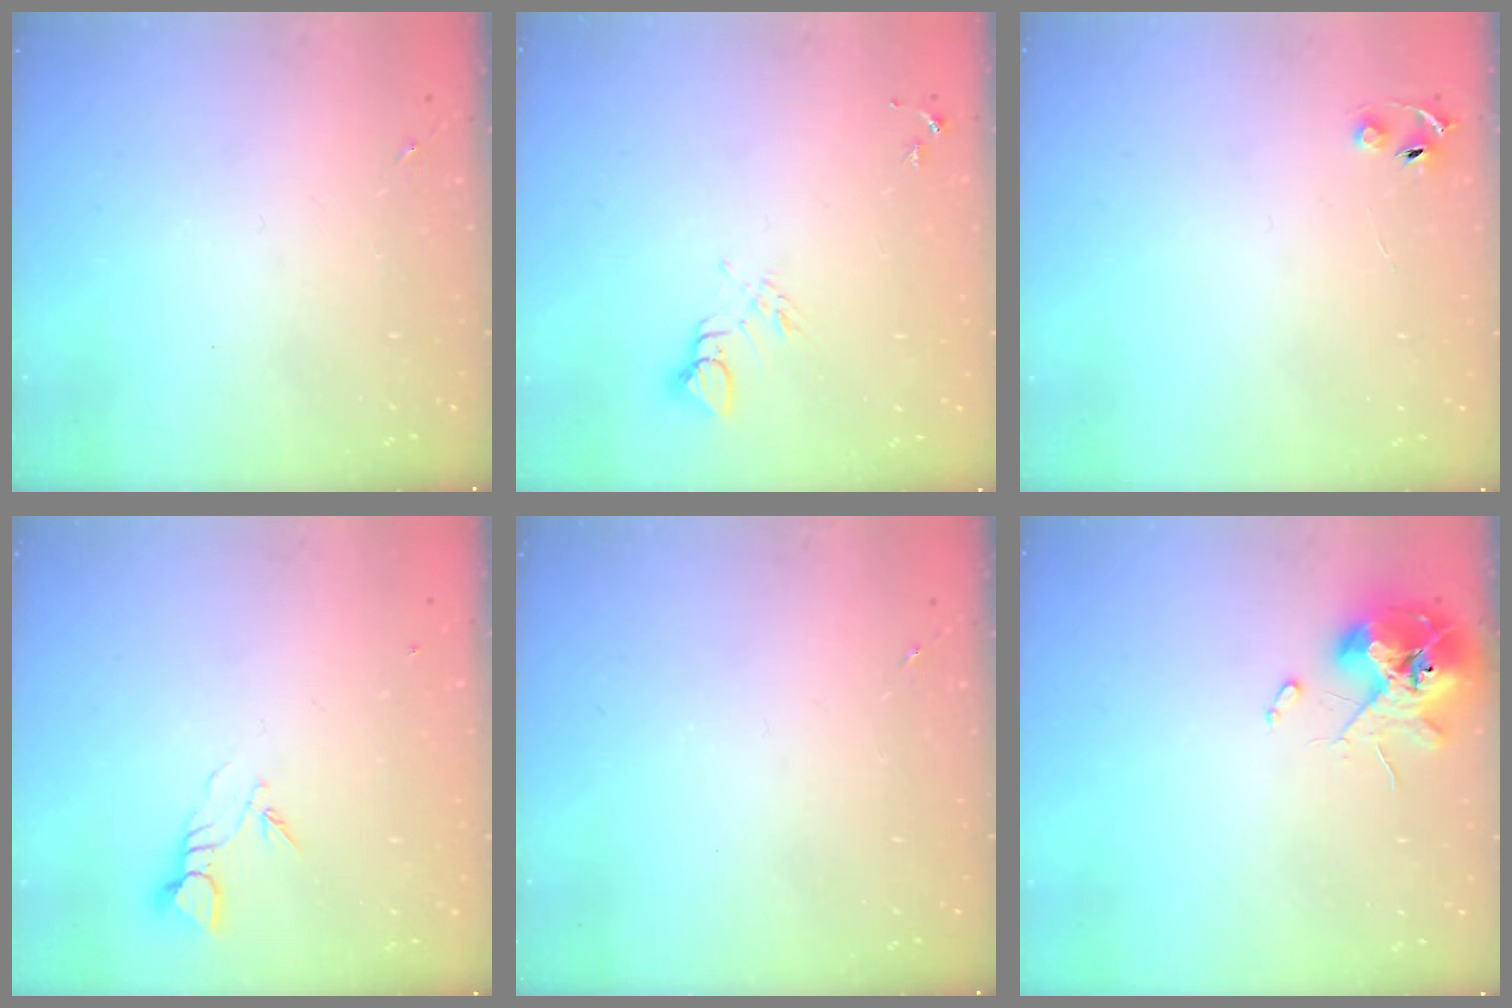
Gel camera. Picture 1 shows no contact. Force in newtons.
{"total": 5.0, "press": 4.9, "slide": 0.5}
{"total": 4.0, "press": 3.9, "slide": 0.4}
{"total": 3.9, "press": 3.9, "slide": 0.3}
{"total": 0.0}
{"total": 13.0, "press": 12.8, "slide": 1.8}